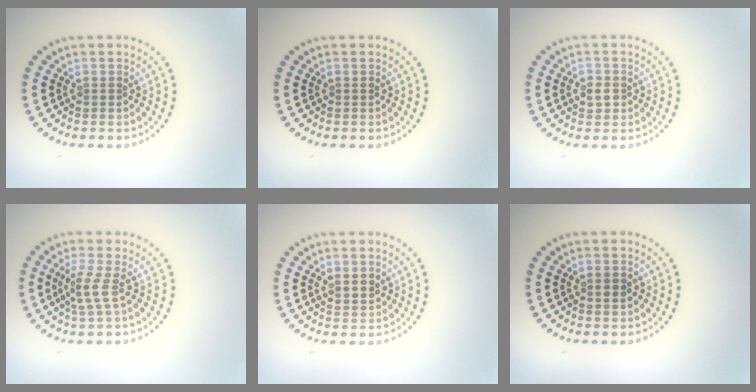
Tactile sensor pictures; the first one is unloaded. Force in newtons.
{"total": 0.0}
{"total": 1.5, "press": 1.5, "slide": 0.3}
{"total": 2.1, "press": 1.5, "slide": 1.4}
{"total": 1.4, "press": 1.2, "slide": 0.7}
{"total": 0.8, "press": 0.8, "slide": 0.1}